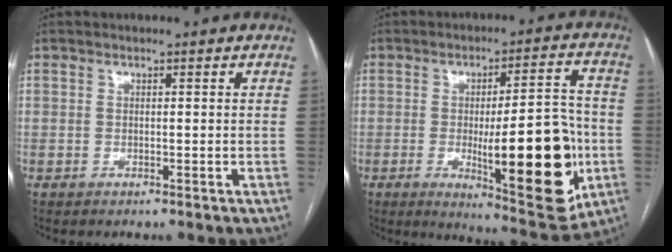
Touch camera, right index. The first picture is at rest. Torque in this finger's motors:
{"motor_torque": [1.88, 0.15, 0.87, 0.18]}